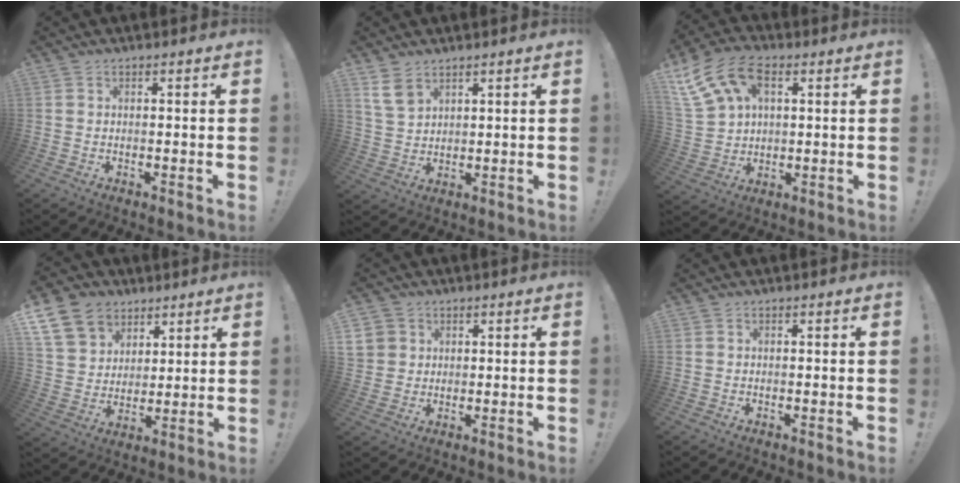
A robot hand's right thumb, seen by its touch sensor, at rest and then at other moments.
{"total": 7.4, "force": [4.6, 4.8, 3.2], "torque": [-0.059, -0.018, 0.095]}
{"total": 14.9, "force": [6.5, 10.0, 8.9], "torque": [-0.172, -0.023, 0.126]}
{"total": 14.7, "force": [7.7, 11.2, 5.5], "torque": [-0.090, -0.040, 0.157]}
{"total": 4.8, "force": [2.0, 4.4, 0.6], "torque": [-0.014, -0.007, 0.040]}
{"total": 0.0}